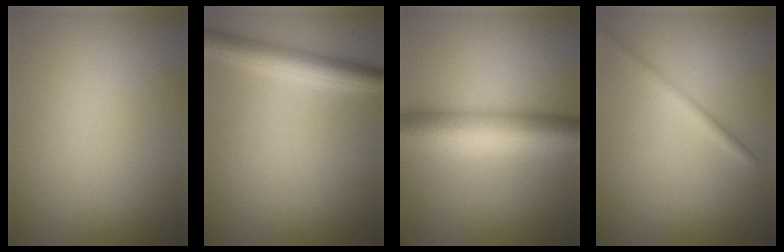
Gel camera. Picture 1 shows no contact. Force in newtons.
{"total": 3.9, "press": 3.9, "slide": 0.1}
{"total": 7.7, "press": 7.7, "slide": 0.0}
{"total": 1.8, "press": 1.8, "slide": 0.0}